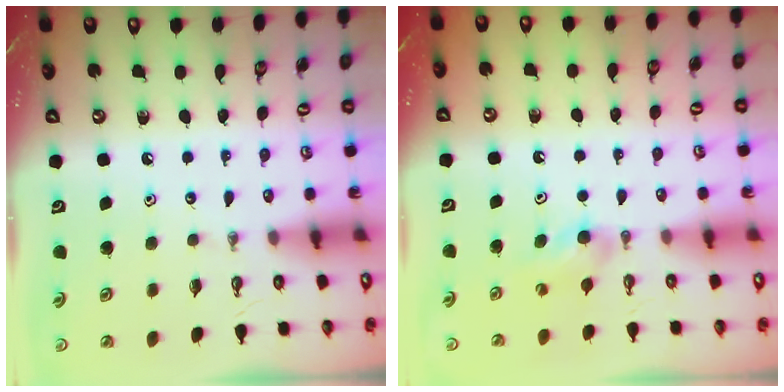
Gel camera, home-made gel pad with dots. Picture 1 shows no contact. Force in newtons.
{"total": 3.5, "press": 3.5, "slide": 0.5}